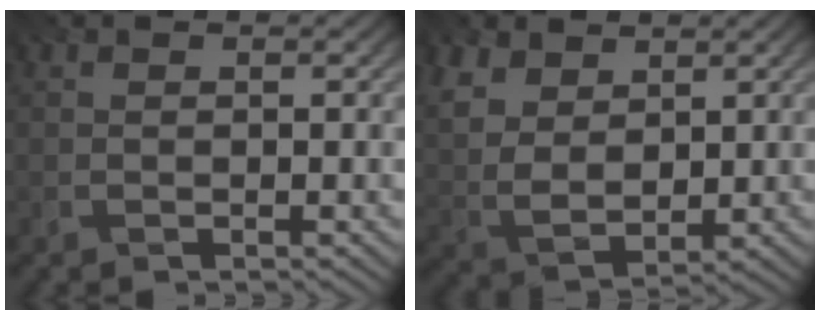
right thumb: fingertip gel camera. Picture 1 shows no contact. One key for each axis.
{"total": 8.6, "fx": 4.3, "fy": 5.3, "fz": 5.2, "tx": -0.151, "ty": 0.011, "tz": 0.080}